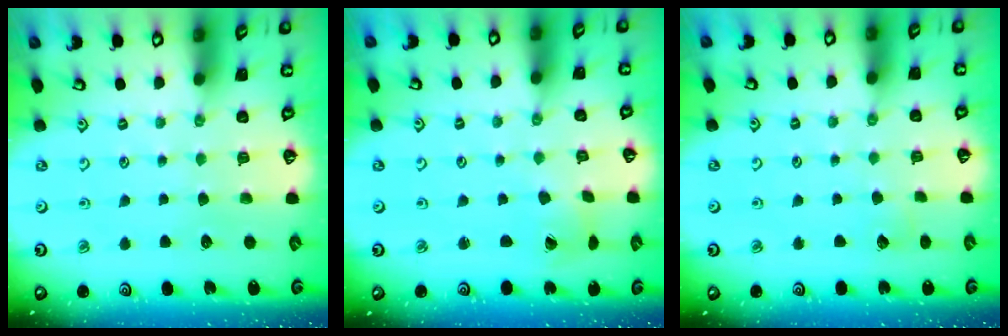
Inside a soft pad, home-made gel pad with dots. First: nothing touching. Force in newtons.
{"total": 1.5, "press": 1.5, "slide": 0.2}
{"total": 2.9, "press": 2.9, "slide": 0.2}